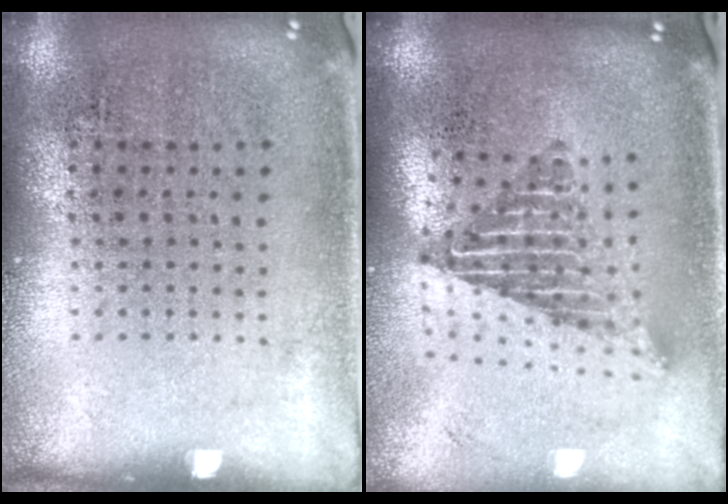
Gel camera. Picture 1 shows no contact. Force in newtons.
{"total": 2.1, "press": 1.6, "slide": 1.4}